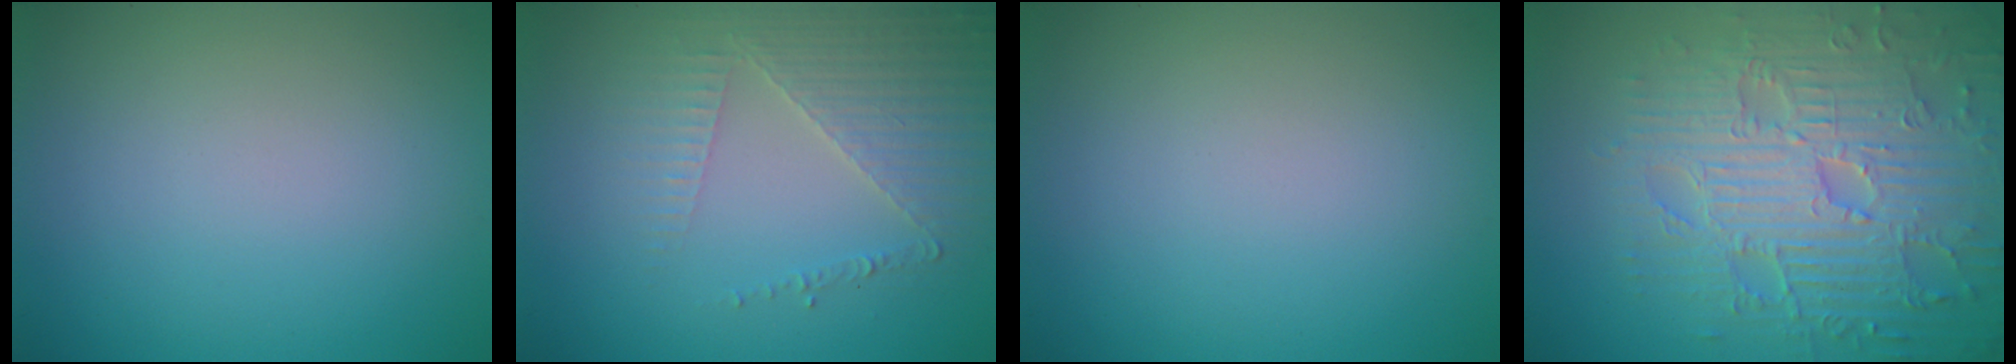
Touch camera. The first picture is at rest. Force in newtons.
{"total": 3.5, "press": 3.2, "slide": 1.4}
{"total": 0.0}
{"total": 9.1, "press": 6.6, "slide": 6.3}